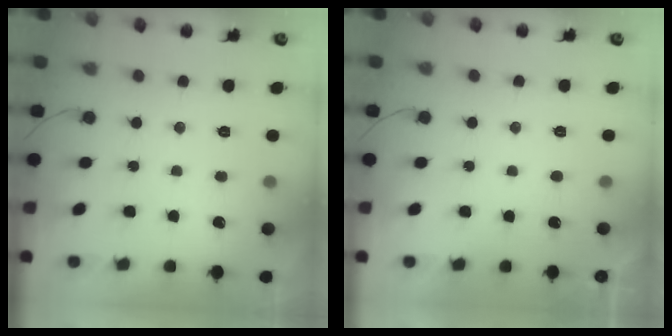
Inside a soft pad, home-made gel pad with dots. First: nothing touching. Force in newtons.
{"total": 1.2, "press": 1.1, "slide": 0.3}